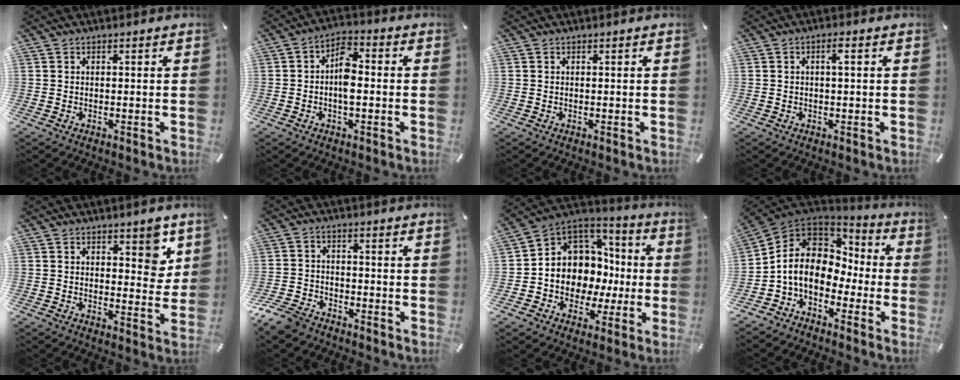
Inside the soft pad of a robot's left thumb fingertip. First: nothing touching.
{"total": 6.5, "force": [-0.9, 3.3, 5.5], "torque": [-0.087, 0.007, -0.019]}
{"total": 0.0}
{"total": 2.1, "force": [0.3, 0.5, 2.0], "torque": [-0.040, 0.005, 0.003]}
{"total": 6.2, "force": [3.5, 3.4, 3.7], "torque": [-0.025, -0.021, 0.054]}
{"total": 7.0, "force": [-5.8, 3.2, 2.3], "torque": [-0.057, 0.026, -0.116]}
{"total": 8.9, "force": [0.1, 8.8, 1.3], "torque": [-0.031, -0.035, 0.011]}
{"total": 9.8, "force": [-1.5, 8.4, 4.9], "torque": [-0.116, 0.001, -0.031]}